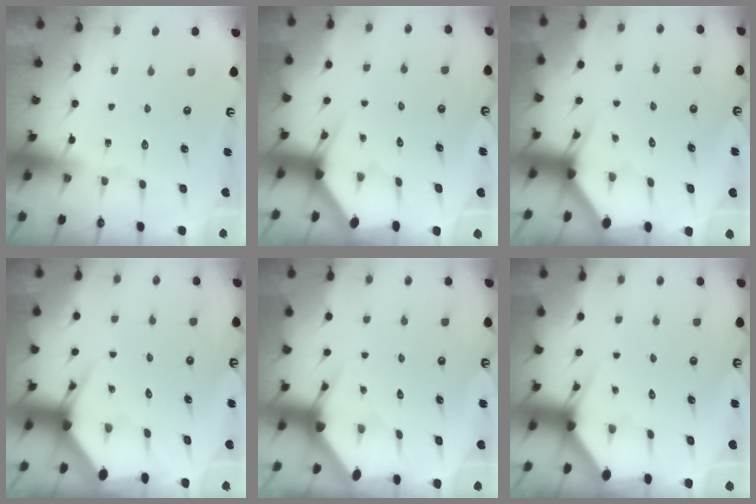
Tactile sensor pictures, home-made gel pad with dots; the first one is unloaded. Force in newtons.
{"total": 3.0, "press": 3.0, "slide": 0.0}
{"total": 2.7, "press": 2.7, "slide": 0.2}
{"total": 3.8, "press": 3.8, "slide": 0.5}
{"total": 2.9, "press": 2.9, "slide": 0.2}
{"total": 2.8, "press": 2.8, "slide": 0.2}